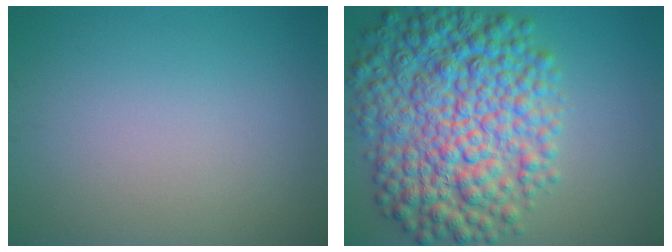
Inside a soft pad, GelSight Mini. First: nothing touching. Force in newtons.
{"total": 11.7, "press": 11.7, "slide": 0.2}